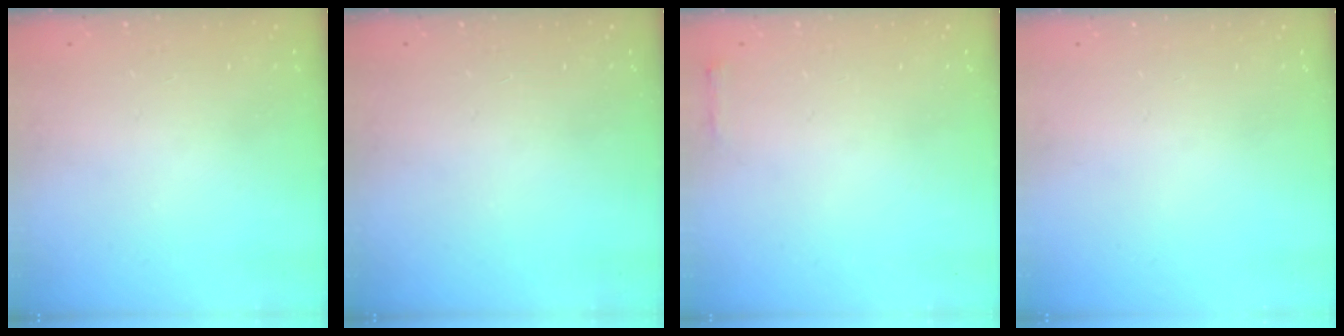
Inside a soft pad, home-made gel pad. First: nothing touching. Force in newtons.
{"total": 0.0}
{"total": 2.3, "press": 2.3, "slide": 0.5}
{"total": 0.0}